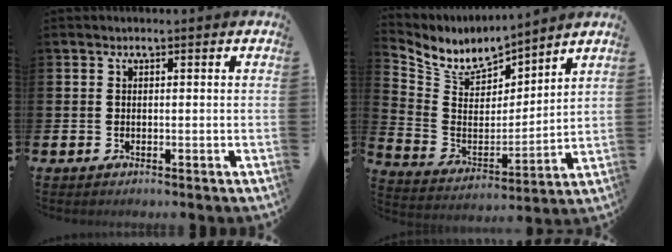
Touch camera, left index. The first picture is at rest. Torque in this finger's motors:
{"motor_torque": [-0.35, -0.12, -0.20, -0.04]}